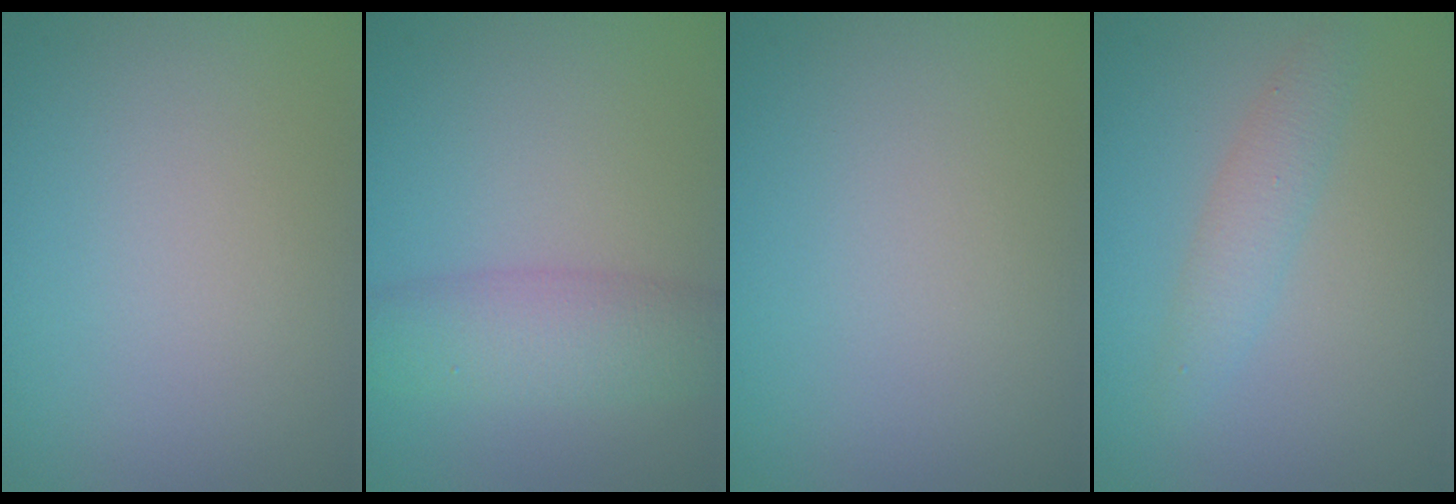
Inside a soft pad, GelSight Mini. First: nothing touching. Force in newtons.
{"total": 4.4, "press": 4.4, "slide": 0.1}
{"total": 0.0}
{"total": 2.1, "press": 2.1, "slide": 0.0}